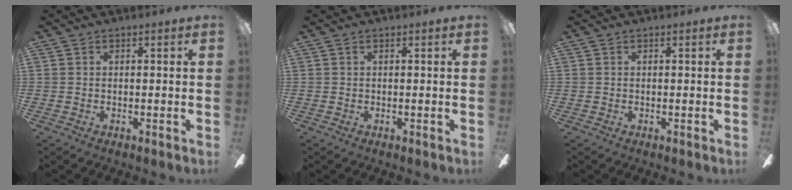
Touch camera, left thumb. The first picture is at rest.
{"total": 0.0}
{"total": 0.0}